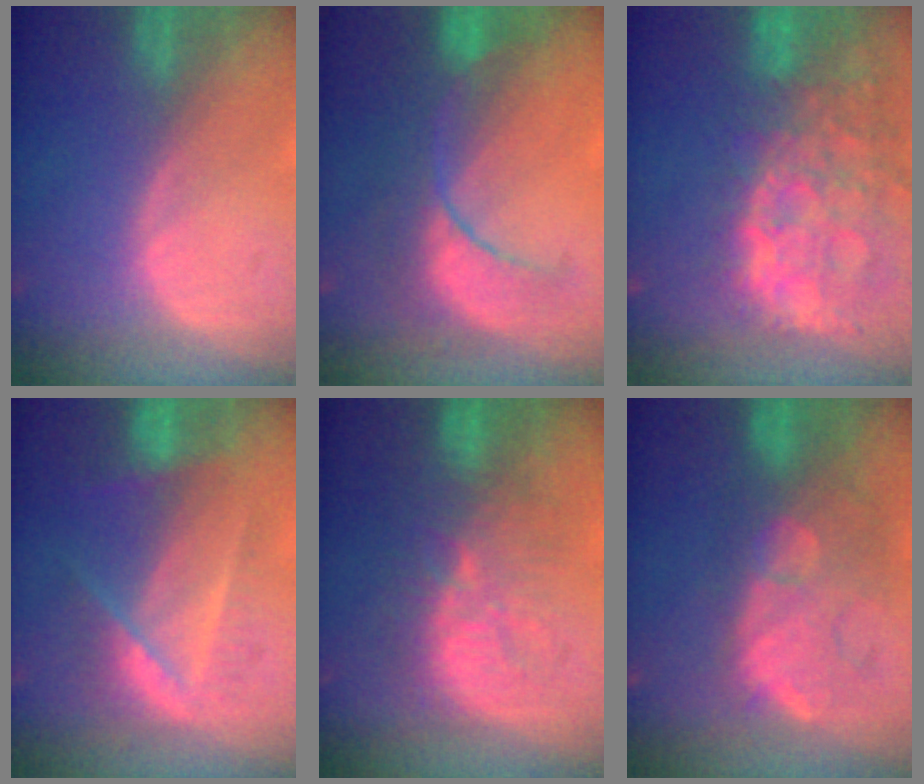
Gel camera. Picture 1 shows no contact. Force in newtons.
{"total": 8.1, "press": 8.1, "slide": 0.7}
{"total": 14.8, "press": 12.1, "slide": 8.6}
{"total": 7.2, "press": 6.7, "slide": 2.8}
{"total": 9.2, "press": 9.0, "slide": 2.0}
{"total": 9.8, "press": 9.5, "slide": 2.7}